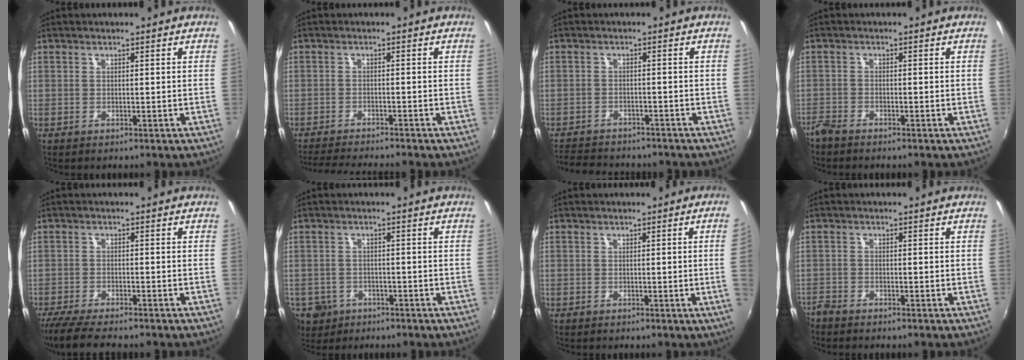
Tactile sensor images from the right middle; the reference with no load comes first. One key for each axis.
{"total": 7.4, "fx": -6.9, "fy": -0.3, "fz": 2.7, "tx": -0.069, "ty": -0.016, "tz": -0.114}
{"total": 9.4, "fx": -8.5, "fy": 2.9, "fz": 2.9, "tx": -0.080, "ty": -0.011, "tz": -0.130}
{"total": 2.9, "fx": -2.7, "fy": 0.7, "fz": 0.8, "tx": -0.026, "ty": -0.010, "tz": -0.057}
{"total": 8.4, "fx": -7.3, "fy": 1.0, "fz": 4.1, "tx": -0.101, "ty": -0.030, "tz": -0.127}
{"total": 7.6, "fx": -4.0, "fy": 5.9, "fz": 2.6, "tx": -0.079, "ty": -0.009, "tz": -0.060}
{"total": 2.9, "fx": -0.1, "fy": -1.6, "fz": 2.5, "tx": -0.042, "ty": -0.011, "tz": 0.005}
{"total": 3.1, "fx": -2.9, "fy": 0.9, "fz": 0.6, "tx": -0.025, "ty": -0.012, "tz": -0.063}